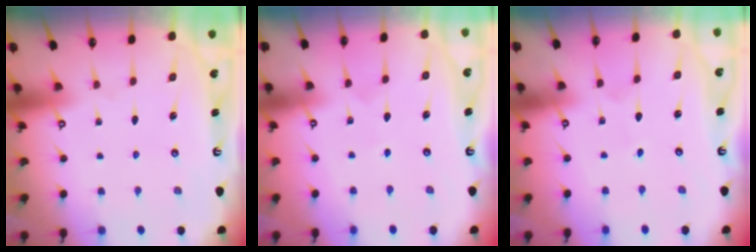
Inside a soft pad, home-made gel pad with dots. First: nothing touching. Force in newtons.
{"total": 2.8, "press": 2.6, "slide": 1.0}
{"total": 1.5, "press": 1.5, "slide": 0.1}